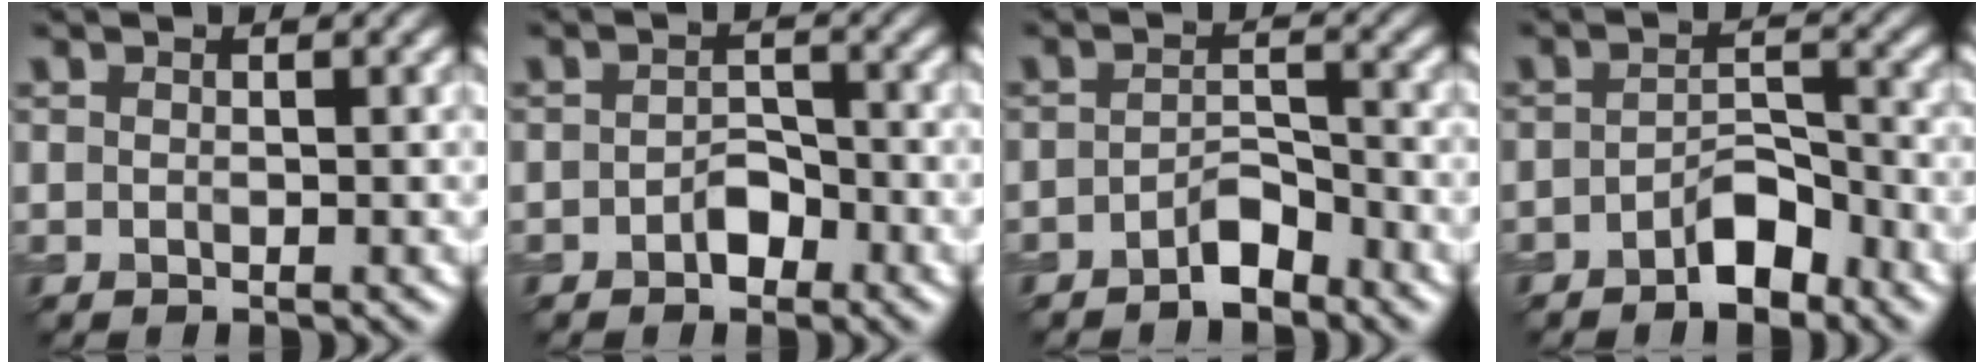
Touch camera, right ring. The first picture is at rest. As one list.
[{"total": 2.0, "force": [-1.2, 1.3, 1.1], "torque": [-0.017, 0.005, -0.021]}, {"total": 2.7, "force": [-2.1, 1.0, 1.5], "torque": [-0.021, 0.010, -0.040]}, {"total": 3.7, "force": [-2.4, 1.5, 2.3], "torque": [-0.030, 0.013, -0.045]}]